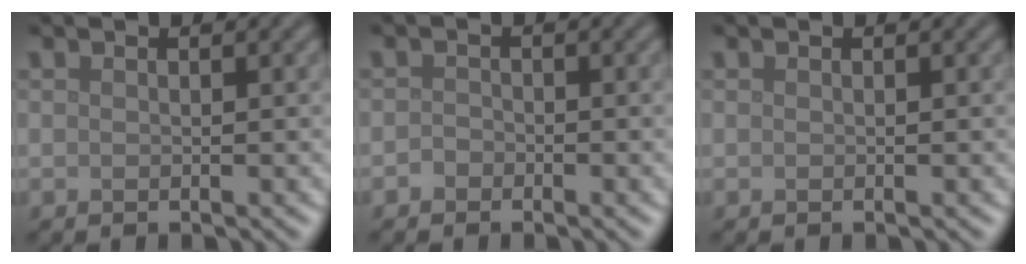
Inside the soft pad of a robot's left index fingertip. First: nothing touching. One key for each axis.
{"total": 0.9, "fx": -0.6, "fy": 0.6, "fz": 0.2, "tx": -0.002, "ty": 0.001, "tz": -0.013}
{"total": 0.0}